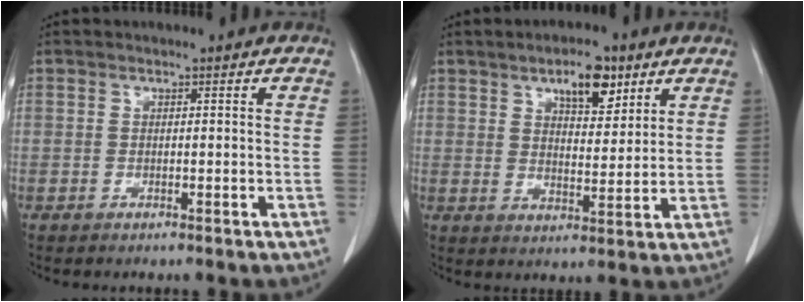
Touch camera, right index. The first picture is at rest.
{"total": 8.4, "force": [4.8, 3.5, 5.9], "torque": [-0.098, 0.004, 0.082]}